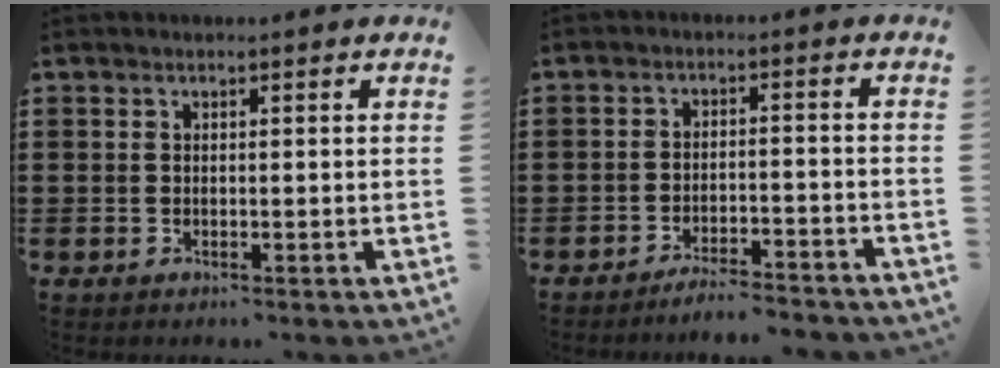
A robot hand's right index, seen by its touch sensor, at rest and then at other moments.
{"total": 3.7, "force": [-3.6, -0.1, 0.8], "torque": [-0.017, 0.000, -0.074]}